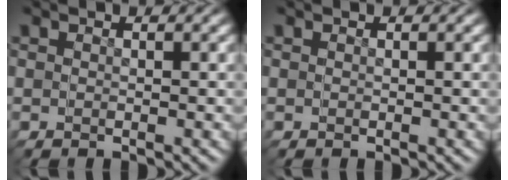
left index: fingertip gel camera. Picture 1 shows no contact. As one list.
[{"total": 0.0}]